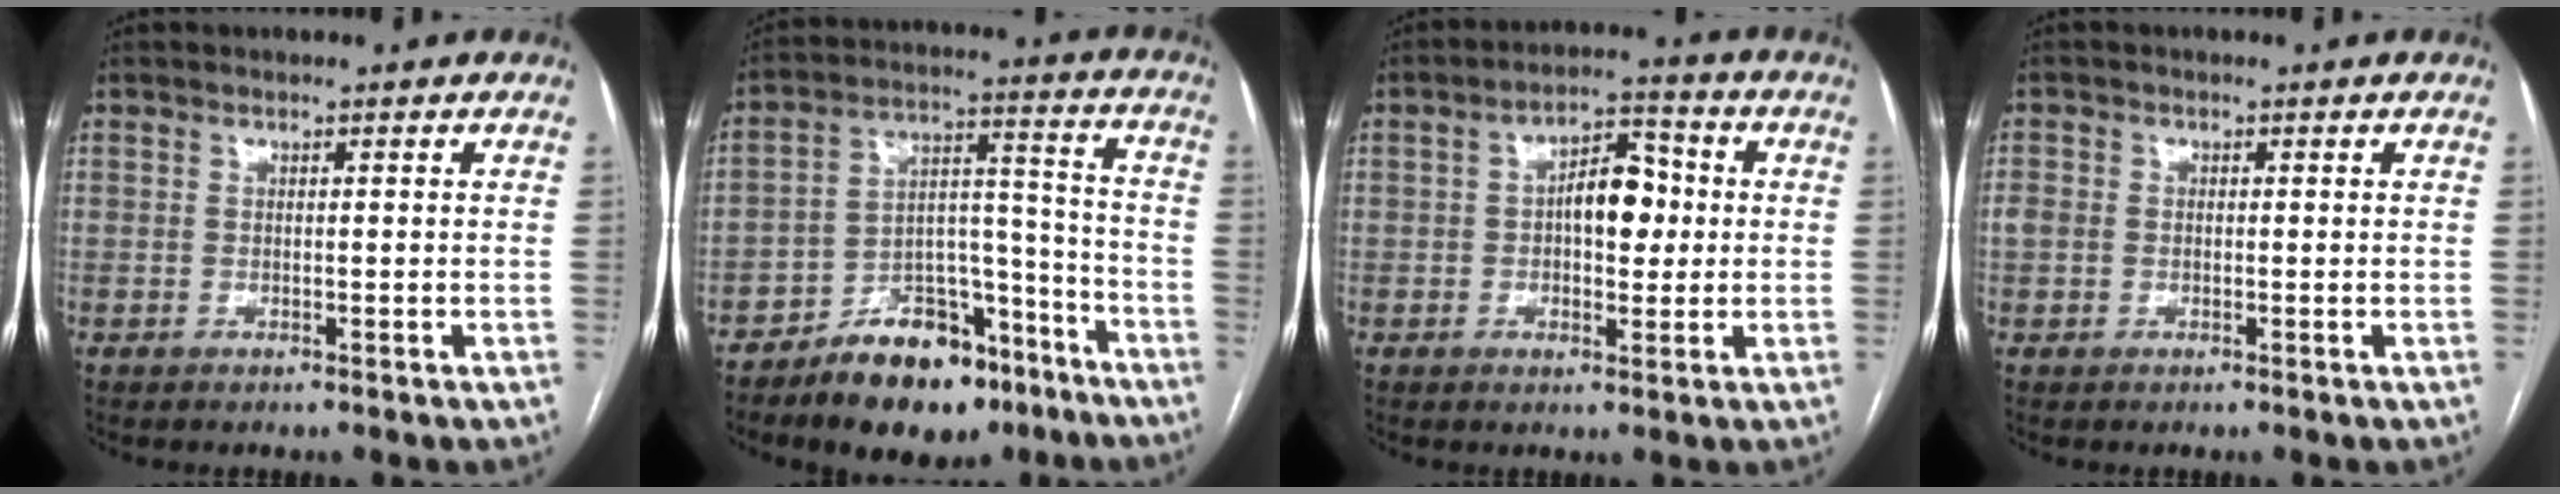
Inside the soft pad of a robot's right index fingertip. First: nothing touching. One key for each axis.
{"total": 15.4, "fx": -11.1, "fy": 6.8, "fz": 8.3, "tx": -0.118, "ty": 0.044, "tz": -0.176}
{"total": 7.5, "fx": 0.3, "fy": 3.7, "fz": 6.6, "tx": -0.103, "ty": 0.024, "tz": 0.005}
{"total": 2.1, "fx": -0.1, "fy": 1.9, "fz": 0.9, "tx": -0.025, "ty": 0.013, "tz": 0.002}